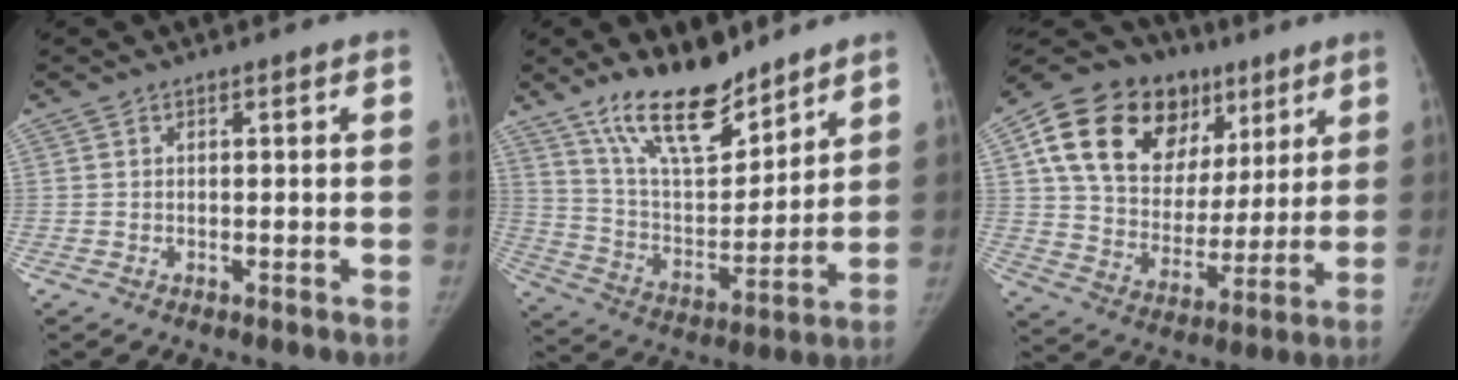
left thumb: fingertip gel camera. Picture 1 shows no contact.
{"total": 17.0, "force": [13.0, 6.3, 9.1], "torque": [-0.112, -0.083, 0.236]}
{"total": 24.8, "force": [11.1, 17.0, 14.4], "torque": [-0.206, 0.013, 0.189]}